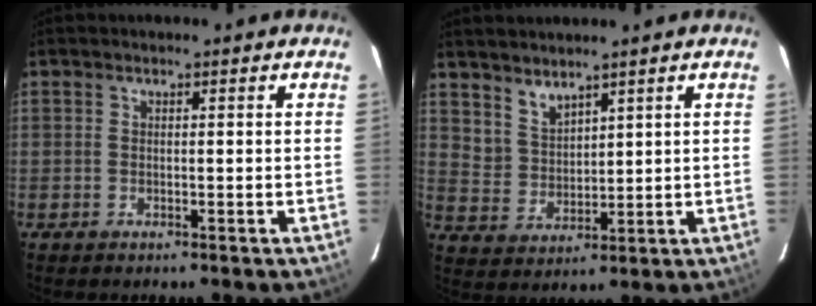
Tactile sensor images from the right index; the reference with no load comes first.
{"total": 5.6, "force": [4.6, 2.7, 1.6], "torque": [-0.025, 0.003, 0.101]}